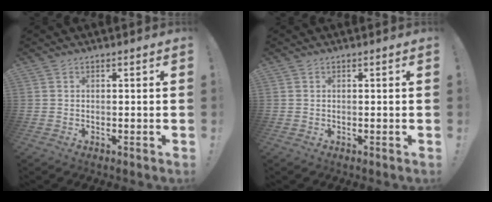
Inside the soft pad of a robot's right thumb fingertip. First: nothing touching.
{"total": 0.0}